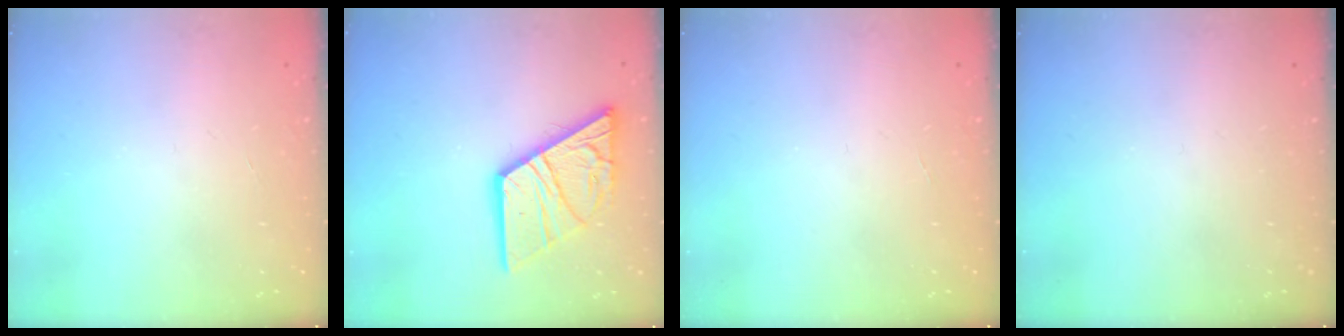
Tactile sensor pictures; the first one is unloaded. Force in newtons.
{"total": 18.8, "press": 18.7, "slide": 2.0}
{"total": 0.0}
{"total": 0.0}